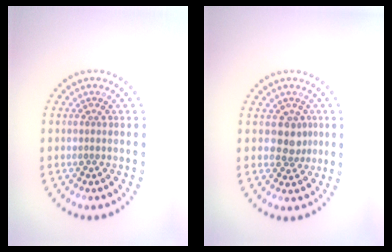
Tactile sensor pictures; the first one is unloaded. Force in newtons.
{"total": 2.2, "press": 1.9, "slide": 1.1}